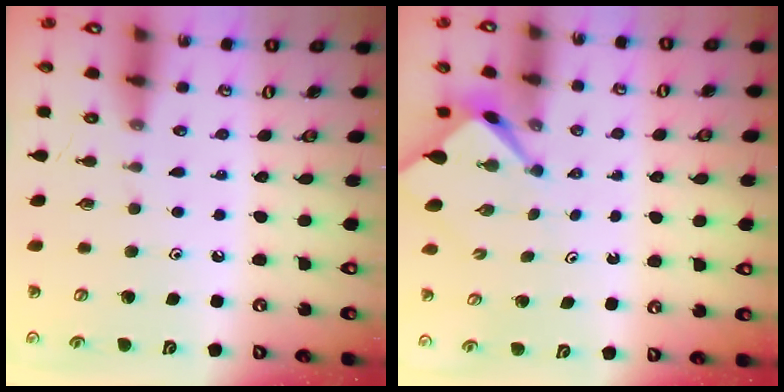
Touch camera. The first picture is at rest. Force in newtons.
{"total": 2.4, "press": 2.4, "slide": 0.2}